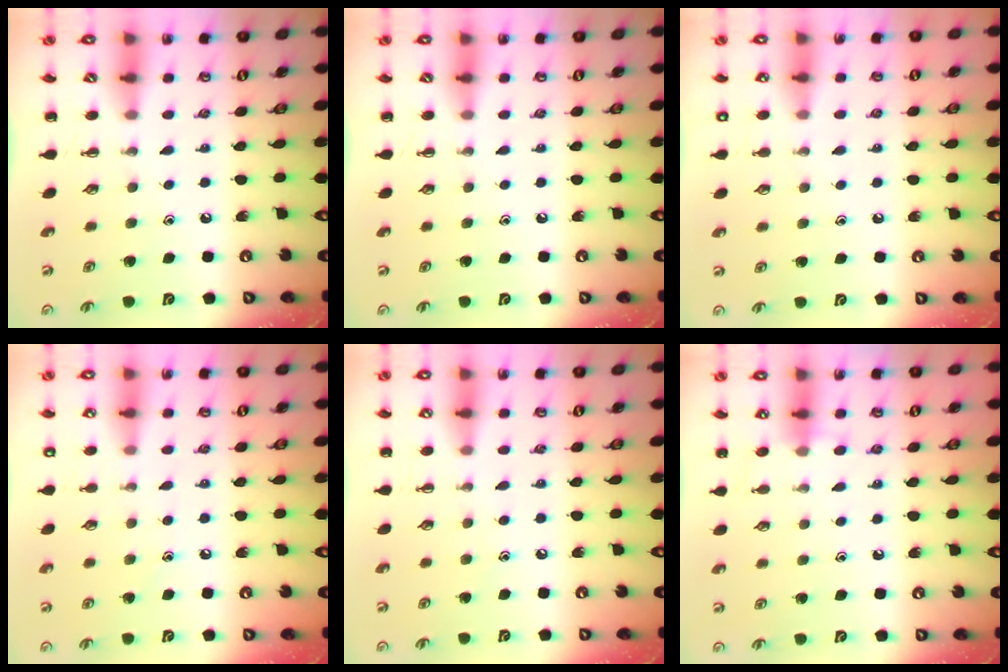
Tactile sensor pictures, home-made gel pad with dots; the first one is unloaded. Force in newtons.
{"total": 0.0}
{"total": 1.1, "press": 1.1, "slide": 0.2}
{"total": 6.7, "press": 6.5, "slide": 1.8}
{"total": 5.6, "press": 5.4, "slide": 1.6}
{"total": 6.9, "press": 6.4, "slide": 2.7}